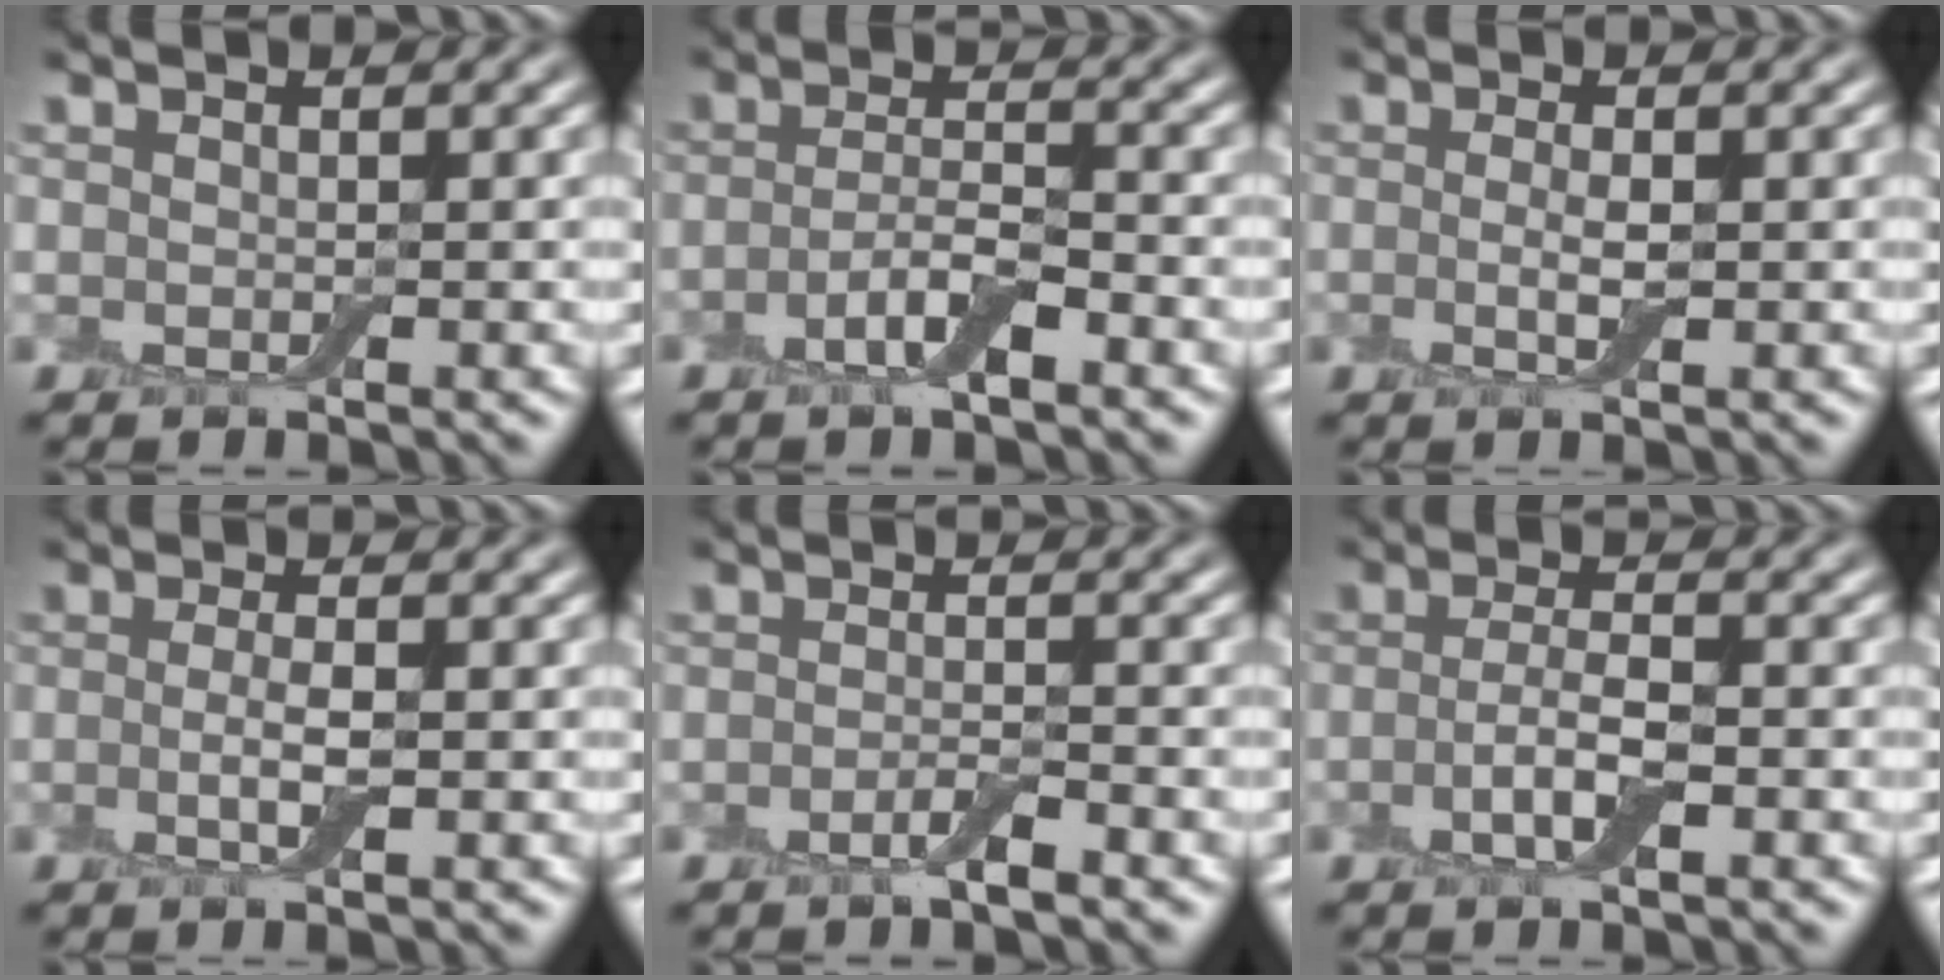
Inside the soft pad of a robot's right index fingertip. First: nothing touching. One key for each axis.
{"total": 3.2, "fx": -1.5, "fy": 0.9, "fz": 2.7, "tx": -0.055, "ty": 0.005, "tz": -0.035}
{"total": 1.9, "fx": -0.2, "fy": 0.5, "fz": 1.8, "tx": -0.039, "ty": -0.006, "tz": -0.007}
{"total": 2.2, "fx": -0.3, "fy": 0.5, "fz": 2.1, "tx": -0.045, "ty": -0.005, "tz": -0.010}
{"total": 1.8, "fx": -1.0, "fy": 0.3, "fz": 1.5, "tx": -0.027, "ty": -0.001, "tz": -0.021}
{"total": 2.9, "fx": -0.9, "fy": 0.8, "fz": 2.7, "tx": -0.054, "ty": 0.001, "tz": -0.022}